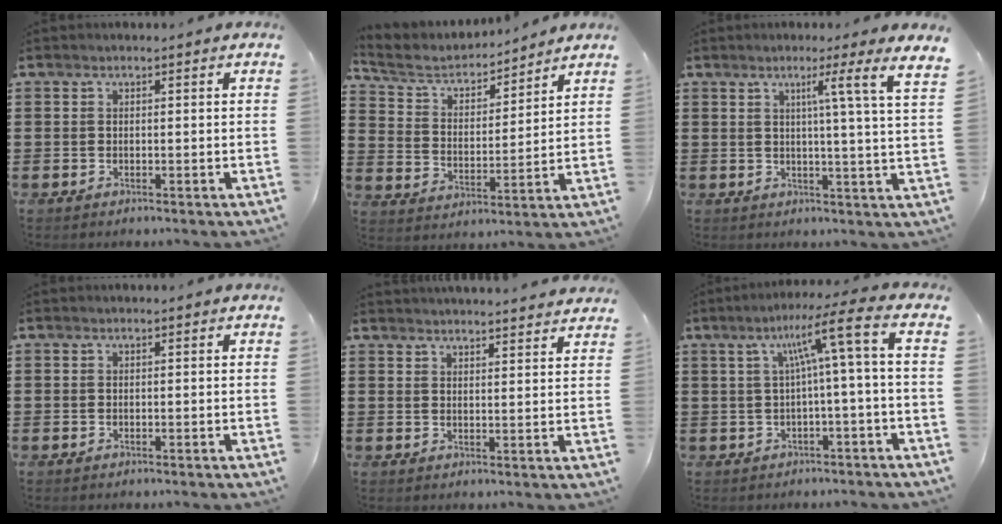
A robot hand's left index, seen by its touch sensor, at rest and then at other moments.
{"total": 5.1, "force": [4.5, 2.0, 1.5], "torque": [-0.058, -0.028, 0.072]}
{"total": 6.5, "force": [3.3, -1.6, 5.4], "torque": [-0.089, -0.025, 0.042]}
{"total": 0.0}
{"total": 3.1, "force": [3.0, -0.5, 0.0], "torque": [-0.009, -0.015, 0.056]}
{"total": 7.0, "force": [0.2, -0.9, 6.9], "torque": [-0.132, -0.010, -0.014]}